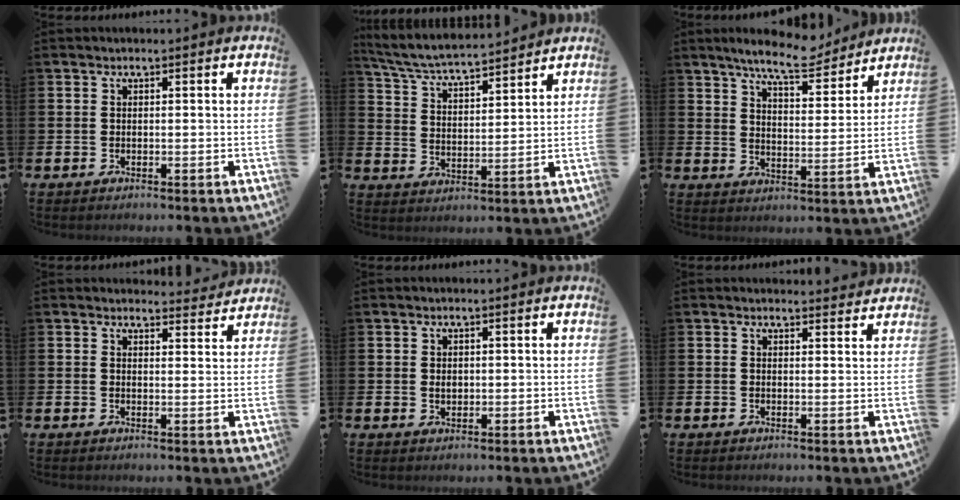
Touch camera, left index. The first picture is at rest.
{"total": 5.7, "force": [5.5, 0.4, 1.4], "torque": [-0.057, -0.037, 0.096]}
{"total": 8.4, "force": [7.8, 1.2, 2.9], "torque": [-0.068, -0.042, 0.140]}
{"total": 3.0, "force": [3.0, 0.5, -0.1], "torque": [0.003, -0.020, 0.052]}
{"total": 1.1, "force": [0.4, 0.8, 0.6], "torque": [-0.003, 0.001, 0.005]}
{"total": 1.9, "force": [1.9, 0.3, -0.1], "torque": [0.007, -0.010, 0.033]}